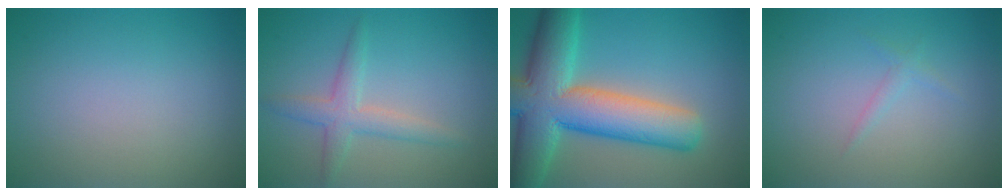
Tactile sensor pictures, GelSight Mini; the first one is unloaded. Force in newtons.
{"total": 2.8, "press": 2.8, "slide": 0.0}
{"total": 11.8, "press": 11.8, "slide": 0.7}
{"total": 0.8, "press": 0.8, "slide": 0.0}